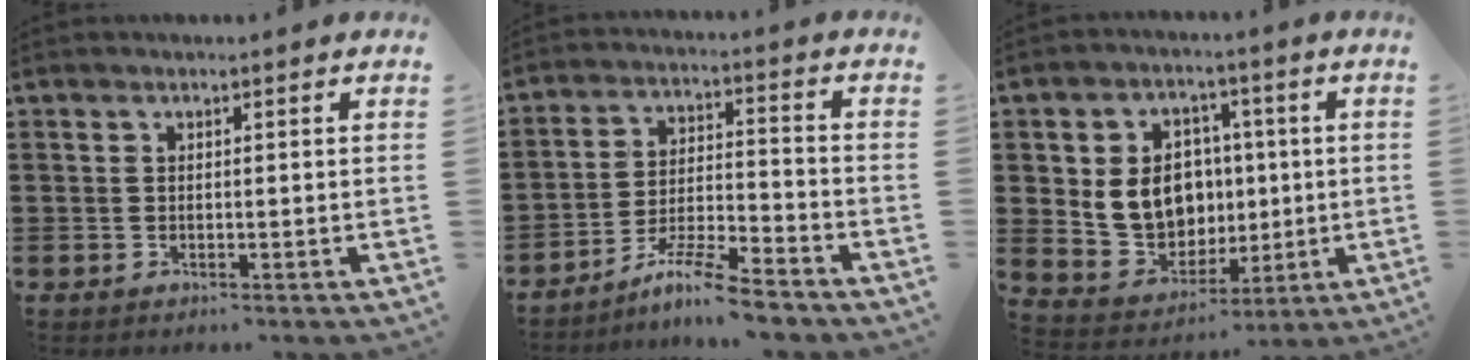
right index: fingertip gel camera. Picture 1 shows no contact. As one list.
[{"total": 8.2, "force": [-7.1, 0.3, 4.0], "torque": [-0.081, 0.002, -0.138]}, {"total": 9.9, "force": [1.0, 8.5, 5.1], "torque": [-0.109, 0.014, 0.022]}]